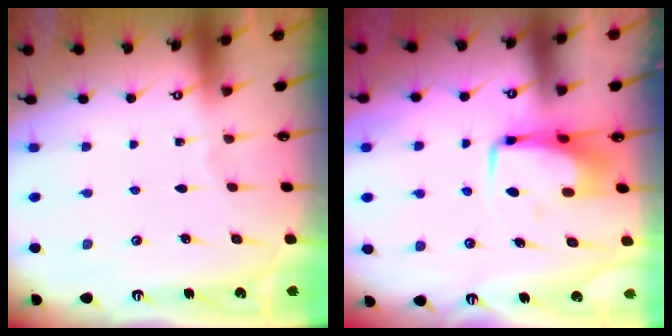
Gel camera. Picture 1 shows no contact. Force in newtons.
{"total": 7.1, "press": 7.0, "slide": 1.4}